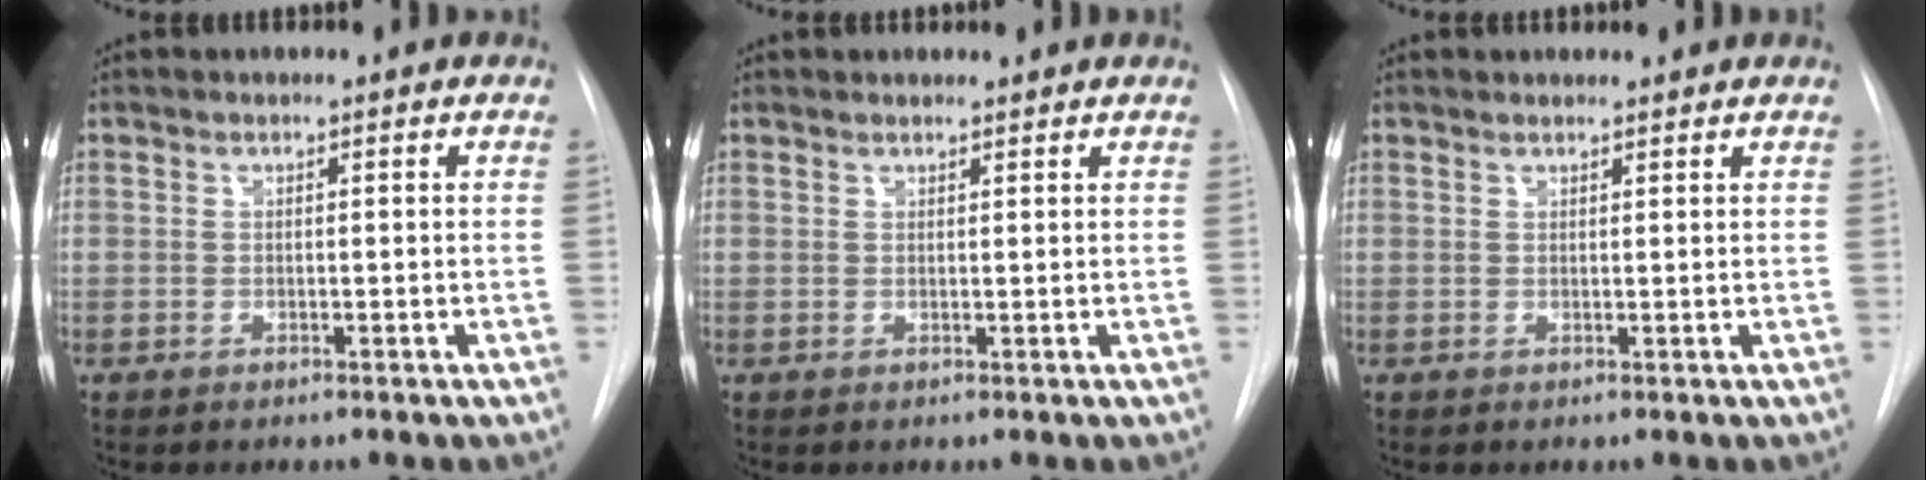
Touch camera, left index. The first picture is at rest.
{"total": 1.3, "force": [1.2, 0.4, 0.1], "torque": [-0.006, 0.012, 0.019]}
{"total": 1.4, "force": [1.3, 0.4, 0.1], "torque": [-0.008, 0.011, 0.019]}